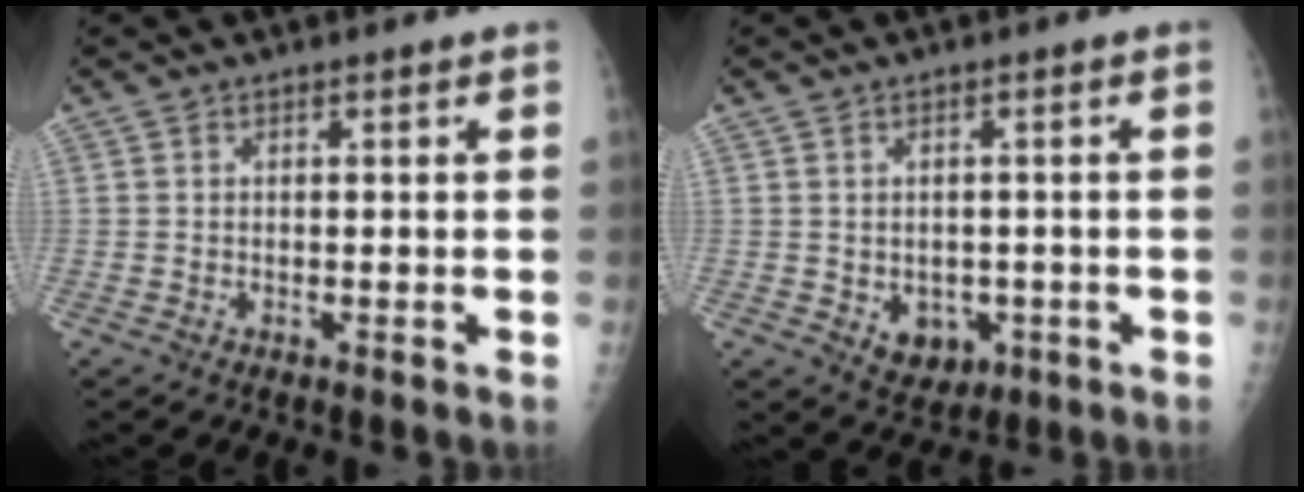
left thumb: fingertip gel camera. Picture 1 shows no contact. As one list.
[{"total": 5.6, "force": [-1.3, 4.4, 3.1], "torque": [-0.021, 0.001, -0.003]}]